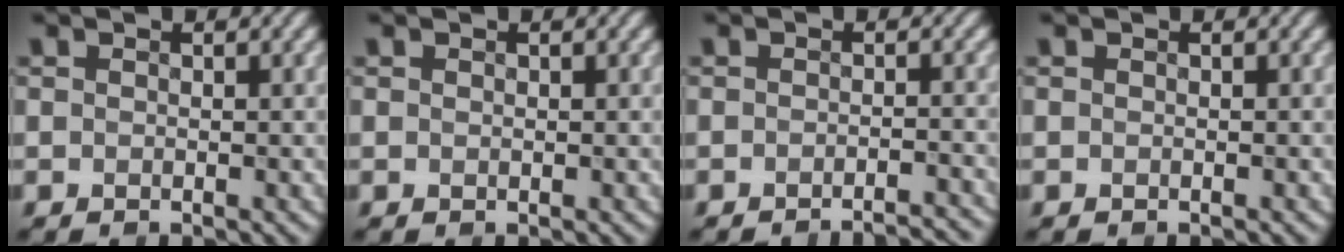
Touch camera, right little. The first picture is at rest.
{"total": 0.0}
{"total": 3.1, "force": [-2.9, 0.1, 0.8], "torque": [-0.012, 0.013, -0.035]}
{"total": 0.0}